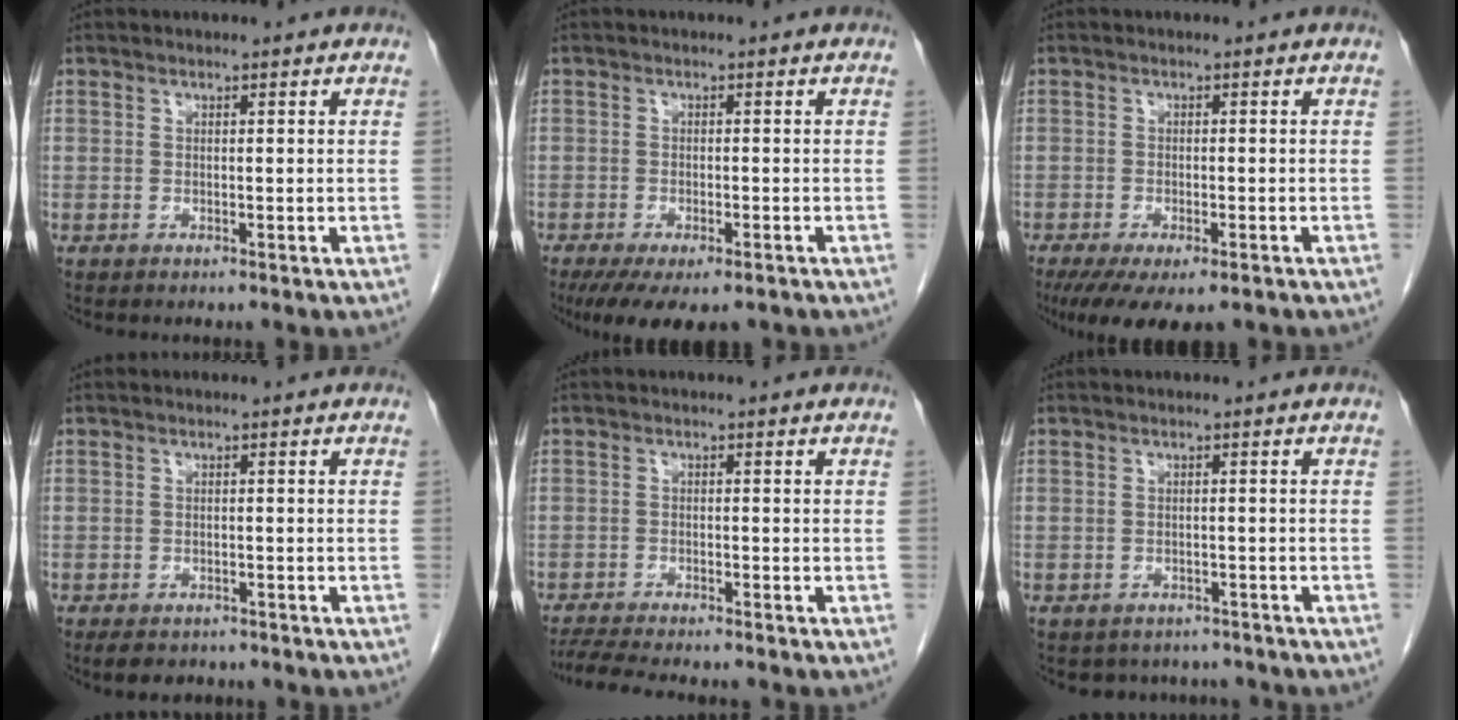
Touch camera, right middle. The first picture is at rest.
{"total": 9.6, "force": [-6.9, 3.4, 5.8], "torque": [-0.087, -0.013, -0.102]}
{"total": 9.4, "force": [-6.6, 3.2, 5.8], "torque": [-0.090, -0.015, -0.100]}
{"total": 4.1, "force": [-3.4, 1.9, 1.4], "torque": [-0.022, -0.004, -0.044]}
{"total": 7.1, "force": [-6.4, 0.2, 3.0], "torque": [-0.051, -0.017, -0.104]}
{"total": 5.1, "force": [-4.4, 2.5, 0.2], "torque": [0.003, 0.010, -0.051]}